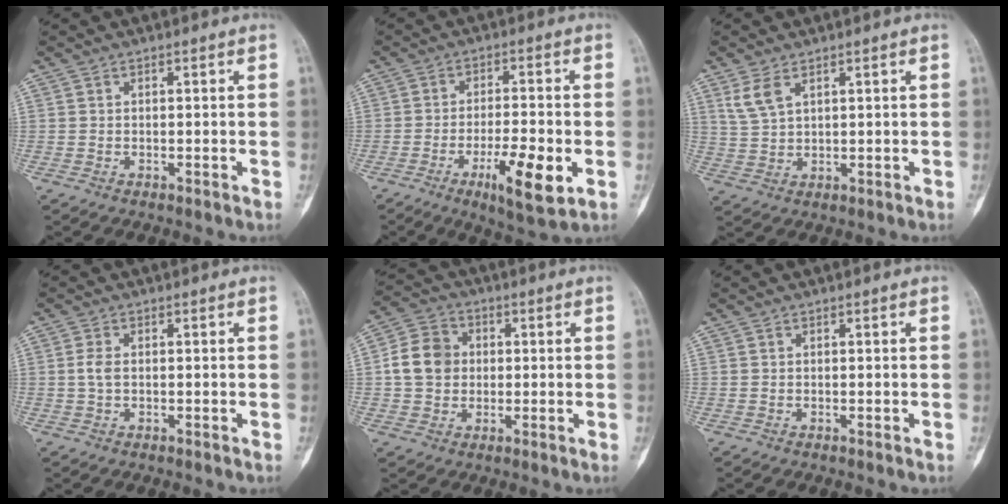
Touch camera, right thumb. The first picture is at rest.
{"total": 10.6, "force": [-3.8, 2.4, 9.6], "torque": [-0.158, 0.000, -0.060]}
{"total": 4.3, "force": [2.4, 2.0, 2.9], "torque": [-0.065, -0.004, 0.059]}
{"total": 2.2, "force": [0.0, 1.2, 1.9], "torque": [-0.041, 0.002, -0.003]}
{"total": 8.8, "force": [0.4, 7.5, 4.6], "torque": [-0.065, 0.013, -0.002]}
{"total": 0.0}